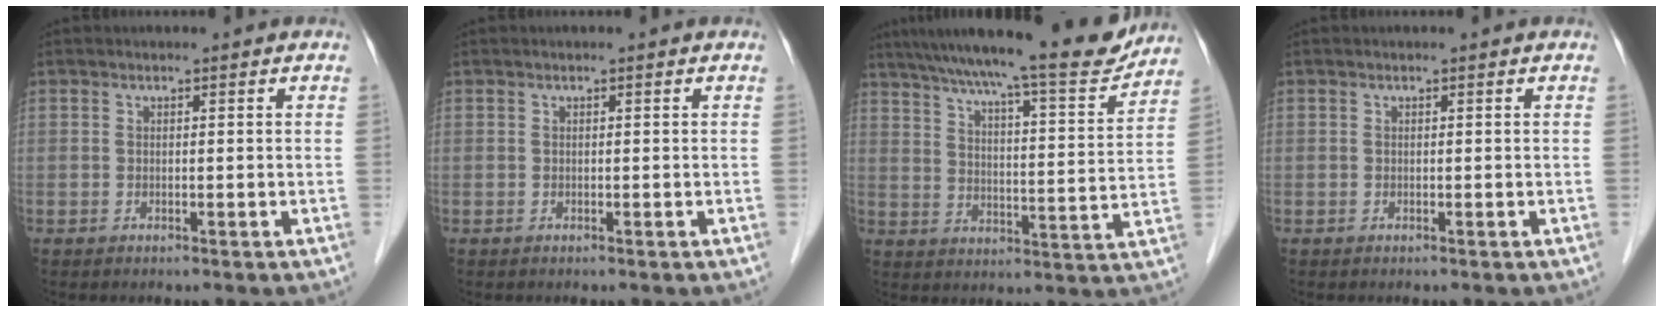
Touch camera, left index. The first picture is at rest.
{"total": 0.0}
{"total": 20.4, "force": [18.0, 1.2, 9.6], "torque": [-0.155, -0.015, 0.251]}
{"total": 0.0}